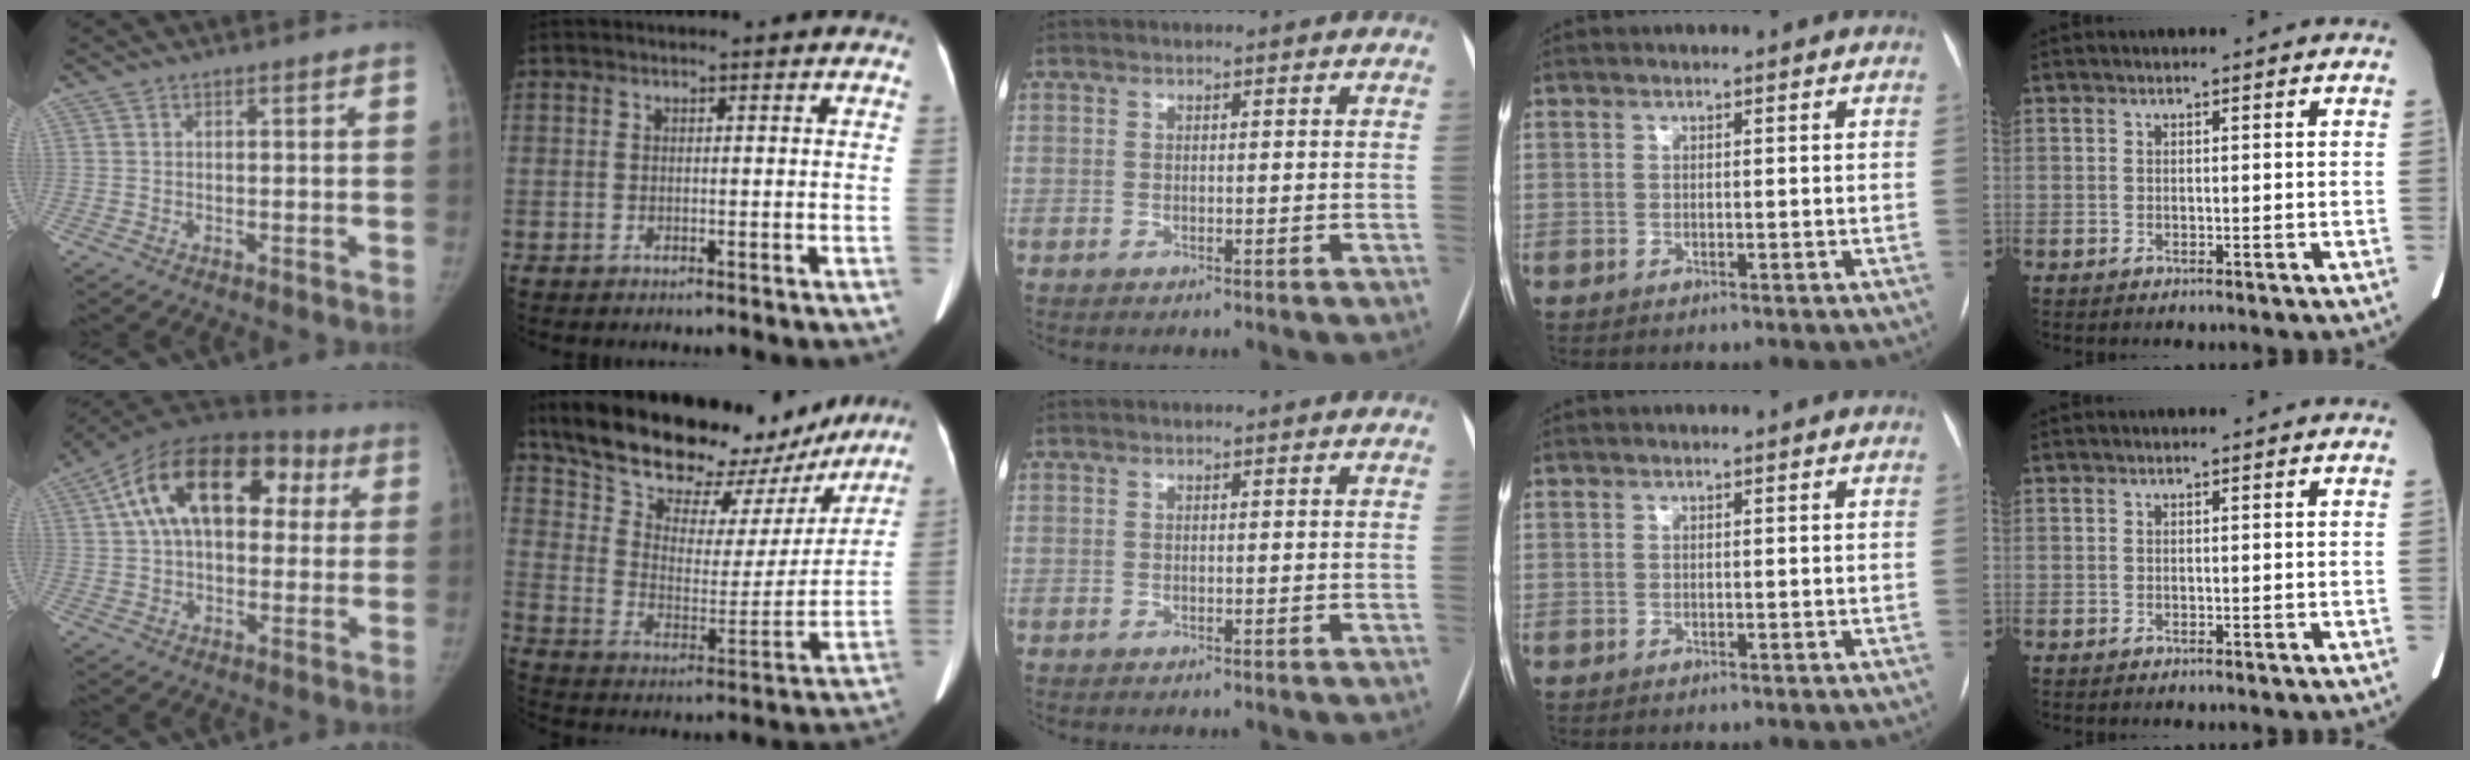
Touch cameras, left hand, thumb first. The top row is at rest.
{"thumb": {"total": 22.0, "force": [6.3, 13.2, 16.3], "torque": [-0.250, 0.039, 0.091]}, "index": {"total": 25.3, "force": [21.1, 9.0, 10.6], "torque": [-0.170, -0.003, 0.303]}}